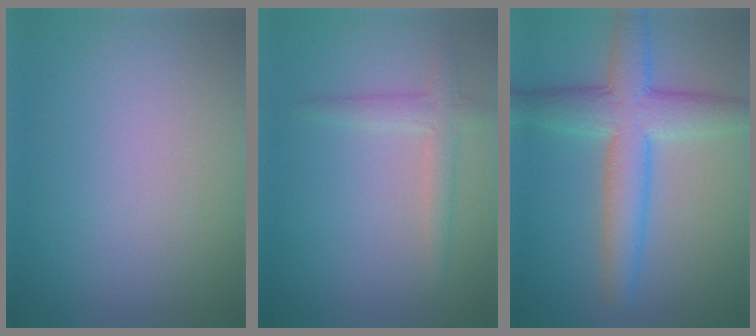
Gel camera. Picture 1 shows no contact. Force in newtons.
{"total": 2.3, "press": 2.3, "slide": 0.1}
{"total": 6.5, "press": 6.5, "slide": 0.2}